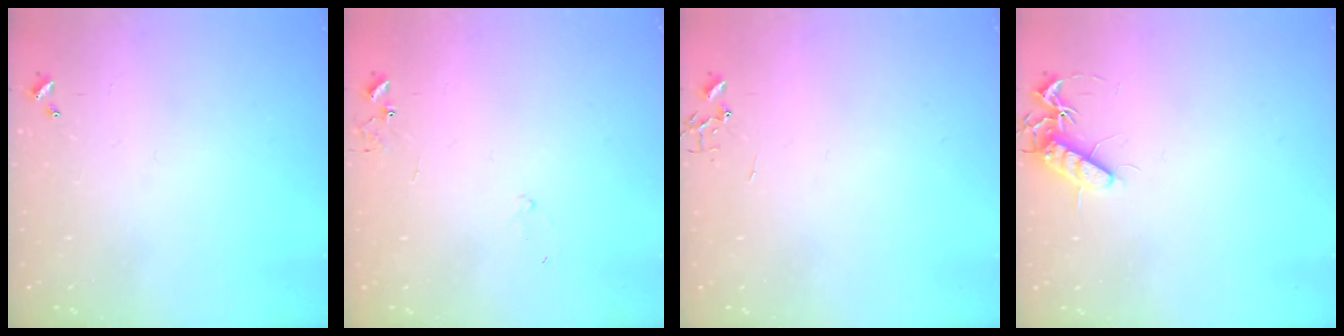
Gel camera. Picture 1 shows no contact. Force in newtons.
{"total": 7.4, "press": 7.4, "slide": 0.5}
{"total": 0.0}
{"total": 10.8, "press": 10.8, "slide": 0.4}